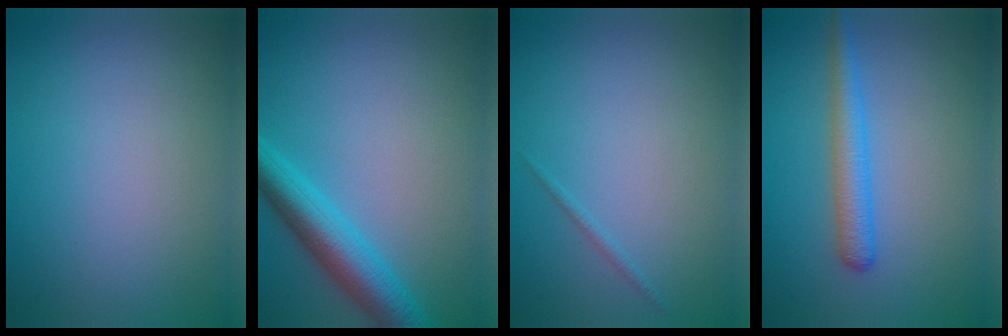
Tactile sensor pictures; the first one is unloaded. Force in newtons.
{"total": 5.4, "press": 5.4, "slide": 0.2}
{"total": 0.6, "press": 0.6, "slide": 0.0}
{"total": 2.8, "press": 2.8, "slide": 0.1}